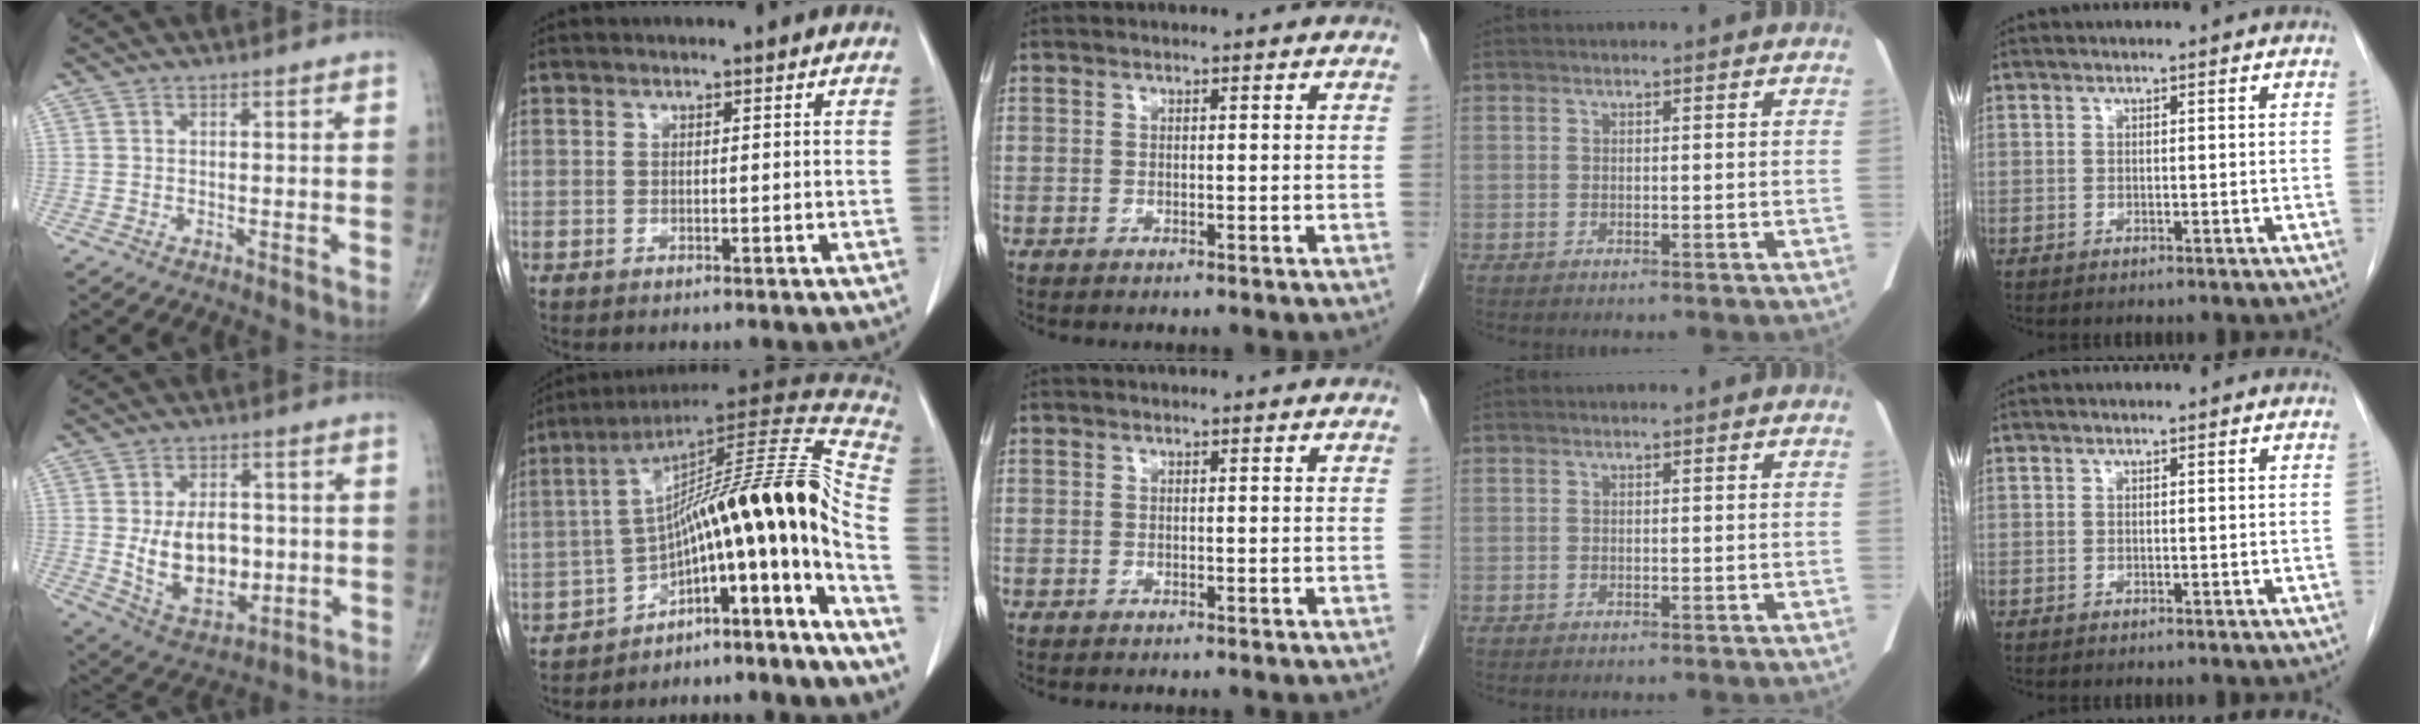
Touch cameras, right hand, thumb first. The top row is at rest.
{"thumb": {"total": 12.8, "force": [-0.6, 8.2, 9.8], "torque": [-0.131, -0.013, 0.009]}, "index": {"total": 25.0, "force": [-13.4, 2.1, 21.0], "torque": [-0.268, 0.047, -0.201]}}